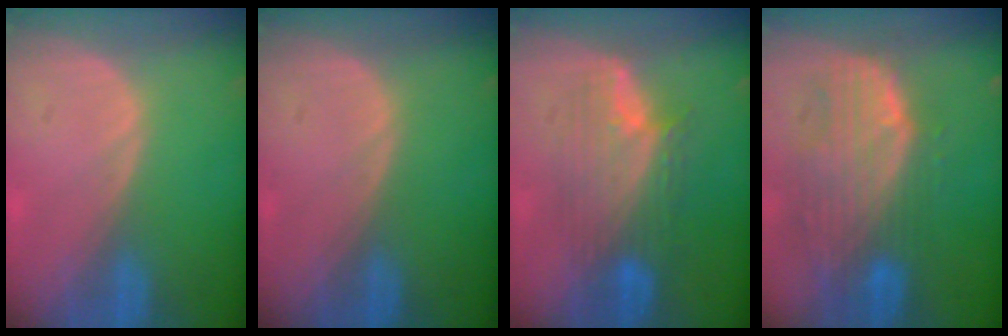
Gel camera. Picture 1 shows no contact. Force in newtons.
{"total": 0.0}
{"total": 7.7, "press": 7.6, "slide": 0.7}
{"total": 10.6, "press": 9.1, "slide": 5.4}